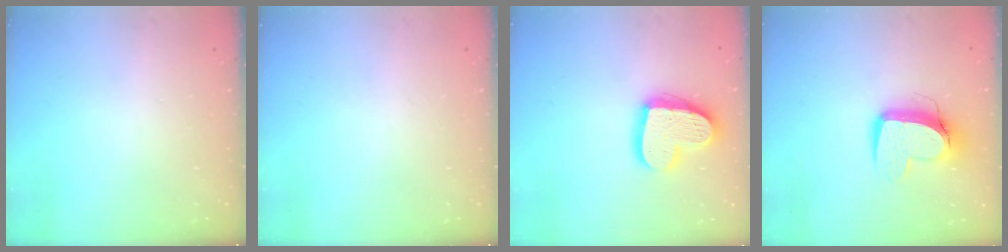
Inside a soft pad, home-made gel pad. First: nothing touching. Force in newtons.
{"total": 0.0}
{"total": 17.2, "press": 17.1, "slide": 1.5}
{"total": 10.8, "press": 10.7, "slide": 1.1}